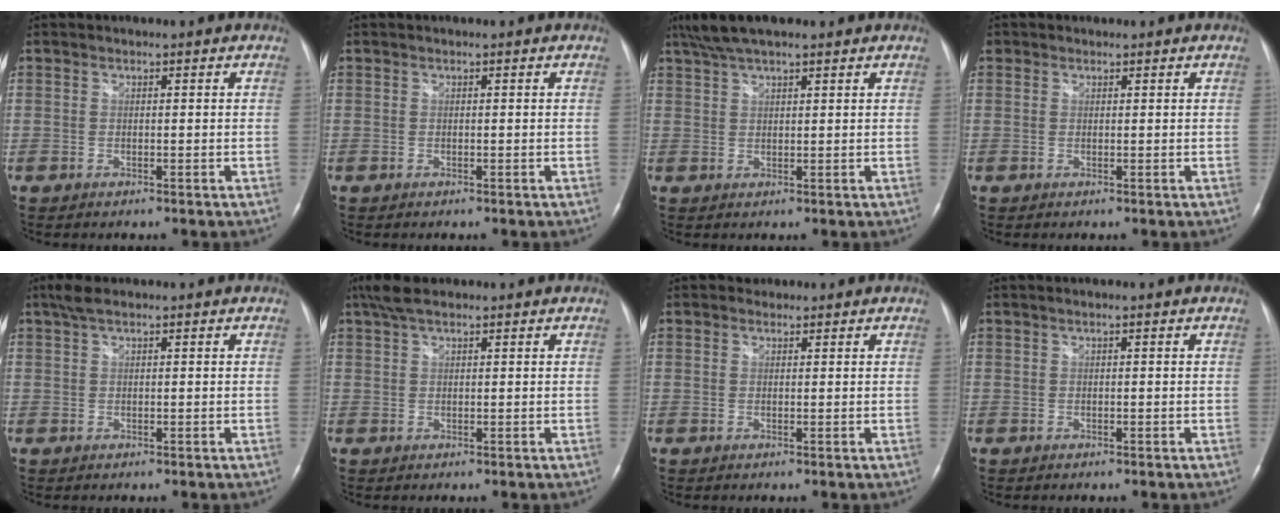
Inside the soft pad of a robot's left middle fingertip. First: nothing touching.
{"total": 0.0}
{"total": 7.6, "force": [5.9, 1.6, 4.5], "torque": [-0.082, 0.034, 0.104]}
{"total": 0.9, "force": [0.5, 0.7, 0.0], "torque": [0.005, 0.004, 0.005]}
{"total": 2.4, "force": [1.7, 0.8, 1.5], "torque": [-0.031, 0.020, 0.033]}
{"total": 3.9, "force": [2.8, 1.5, 2.3], "torque": [-0.050, 0.024, 0.055]}
{"total": 1.1, "force": [0.8, 0.8, -0.1], "torque": [0.004, 0.007, 0.008]}
{"total": 0.0}